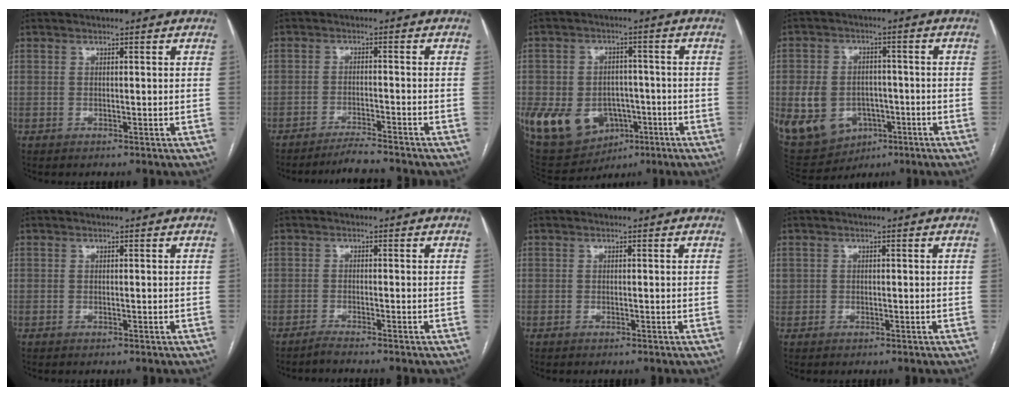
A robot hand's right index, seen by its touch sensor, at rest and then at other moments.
{"total": 5.9, "force": [-5.6, -0.6, 1.6], "torque": [-0.022, -0.013, -0.089]}
{"total": 13.5, "force": [-4.3, 10.1, 7.7], "torque": [-0.148, 0.015, -0.050]}
{"total": 20.1, "force": [-6.0, 15.8, 10.8], "torque": [-0.268, 0.017, -0.074]}
{"total": 0.0}
{"total": 2.1, "force": [-1.9, -0.6, 0.7], "torque": [-0.009, 0.002, -0.031]}
{"total": 0.0}
{"total": 1.4, "force": [0.1, 1.3, 0.4], "torque": [-0.007, 0.008, 0.004]}